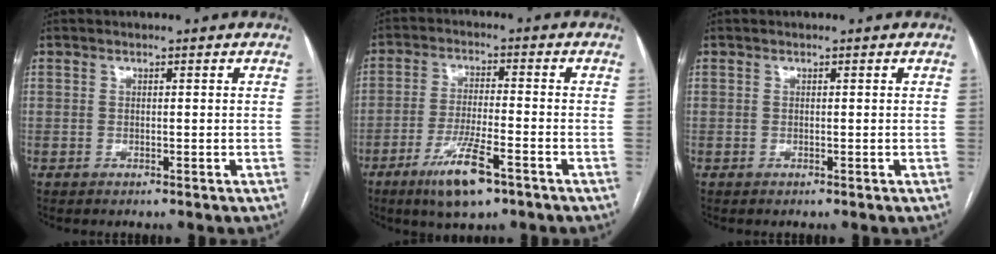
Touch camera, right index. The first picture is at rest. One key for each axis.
{"total": 9.0, "fx": -5.3, "fy": 1.5, "fz": 7.1, "tx": -0.135, "ty": -0.016, "tz": -0.090}
{"total": 0.0}